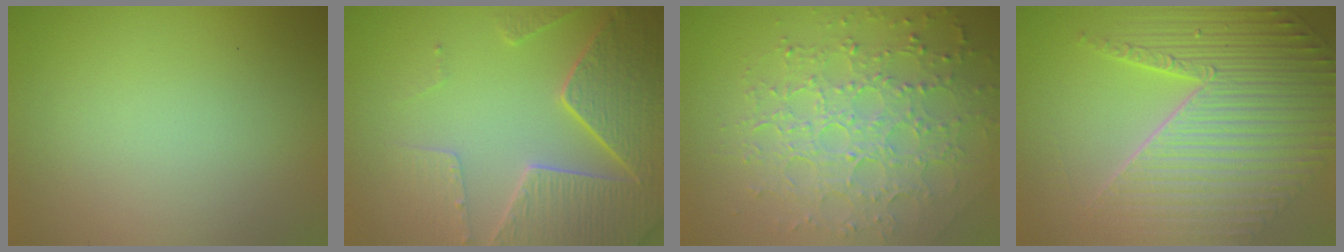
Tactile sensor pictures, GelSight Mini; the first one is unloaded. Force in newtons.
{"total": 7.2, "press": 5.7, "slide": 4.5}
{"total": 7.0, "press": 5.0, "slide": 4.9}
{"total": 10.1, "press": 7.3, "slide": 6.9}